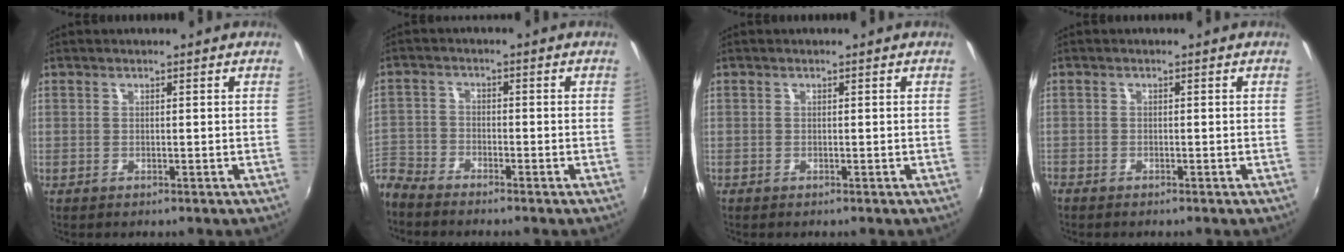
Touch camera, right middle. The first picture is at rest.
{"total": 5.6, "force": [-5.3, 2.0, 0.4], "torque": [-0.023, 0.005, -0.118]}
{"total": 0.0}
{"total": 0.9, "force": [-0.9, 0.3, 0.2], "torque": [-0.010, -0.001, -0.016]}